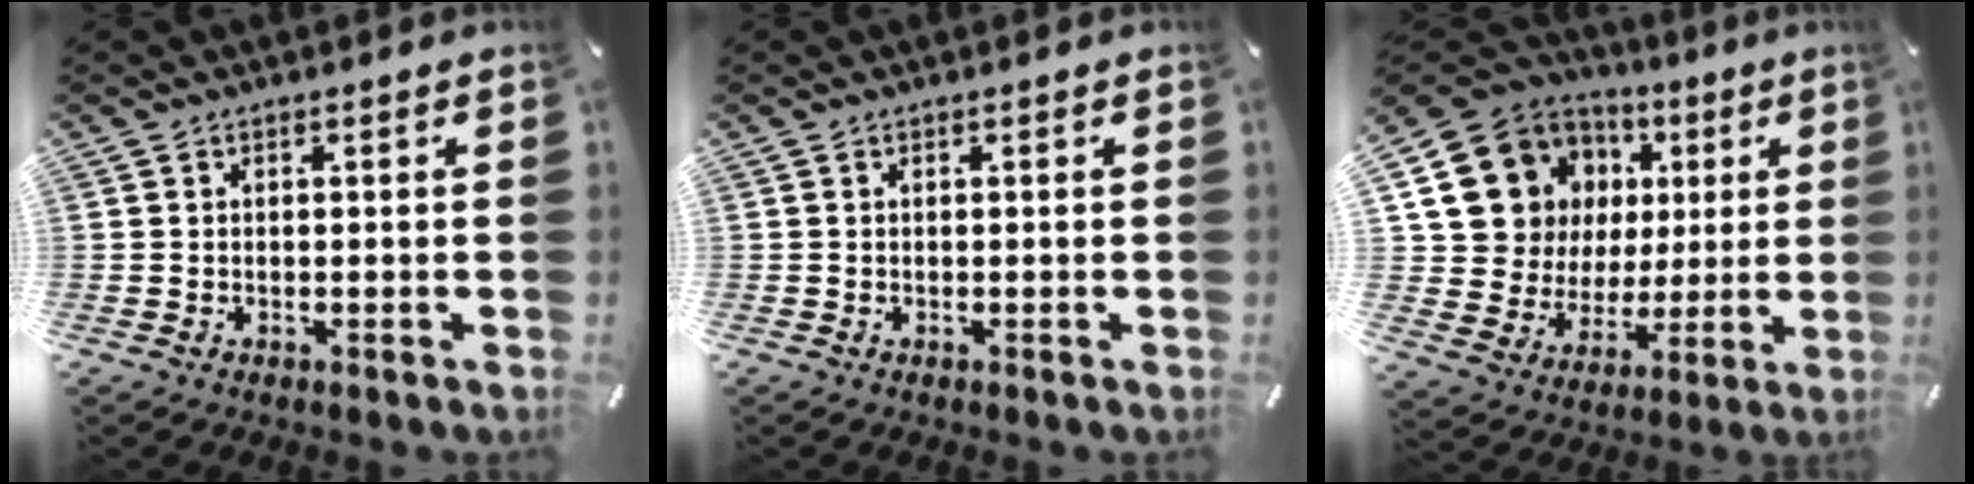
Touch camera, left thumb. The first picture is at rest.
{"total": 0.0}
{"total": 15.1, "force": [5.1, 13.5, 4.3], "torque": [-0.068, -0.033, 0.117]}